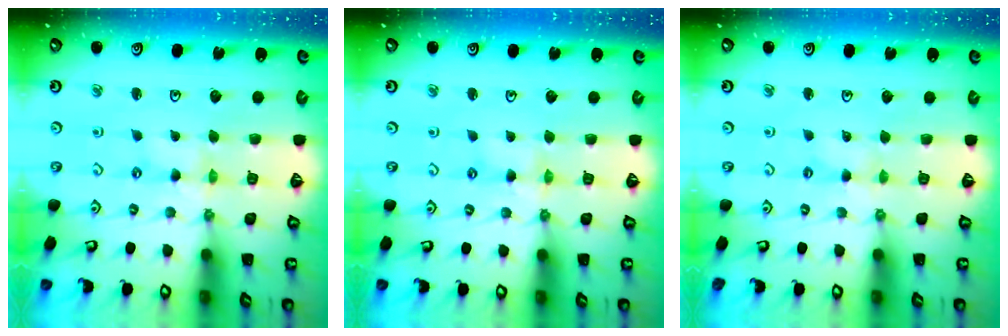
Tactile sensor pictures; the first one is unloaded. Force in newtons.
{"total": 2.1, "press": 2.1, "slide": 0.3}
{"total": 2.0, "press": 1.9, "slide": 0.3}